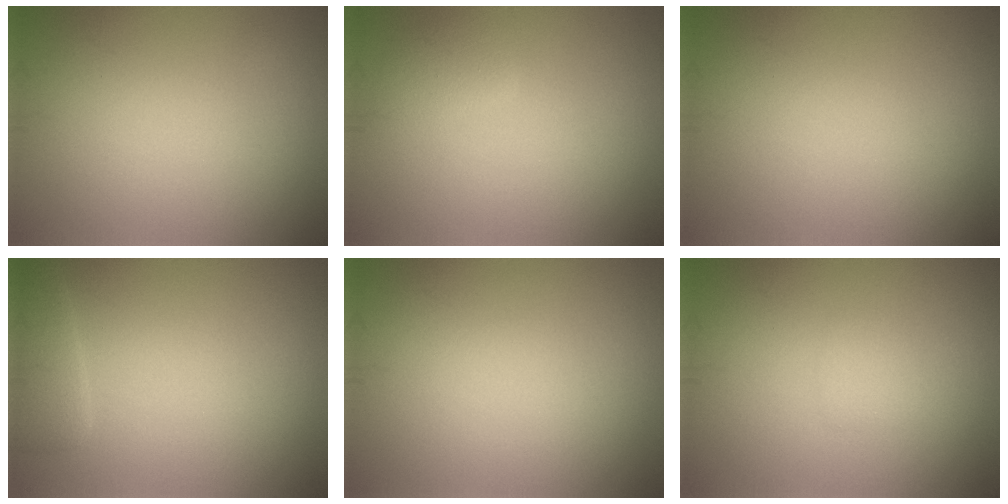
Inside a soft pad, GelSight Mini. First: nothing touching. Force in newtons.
{"total": 1.4, "press": 1.4, "slide": 0.2}
{"total": 0.0}
{"total": 2.1, "press": 2.1, "slide": 0.2}
{"total": 0.0}
{"total": 0.9, "press": 0.9, "slide": 0.1}